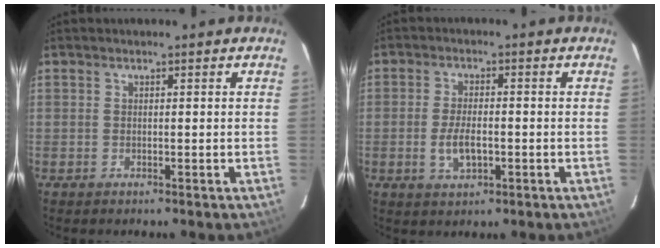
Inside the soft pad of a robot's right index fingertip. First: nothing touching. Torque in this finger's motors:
{"motor_torque": [0.02, 0.07, 0.04, 0.05]}